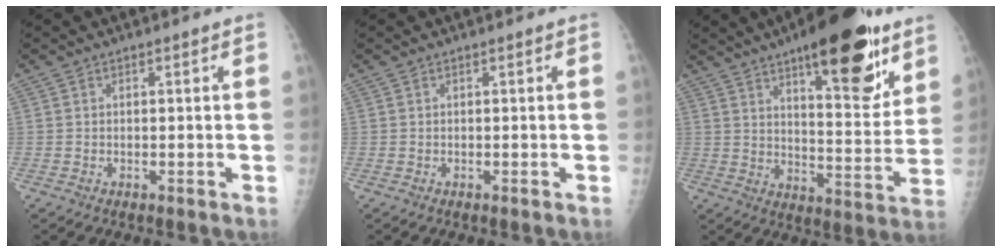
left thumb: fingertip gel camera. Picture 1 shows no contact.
{"total": 0.0}
{"total": 21.4, "force": [12.6, 7.1, 15.7], "torque": [-0.188, -0.066, 0.187]}